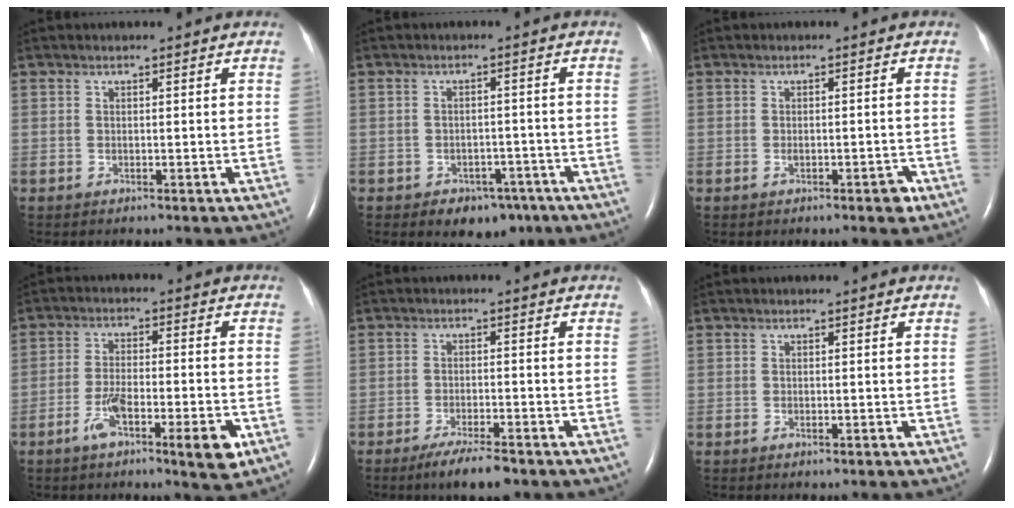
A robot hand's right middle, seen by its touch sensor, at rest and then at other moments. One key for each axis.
{"total": 5.5, "fx": -3.5, "fy": 3.6, "fz": 2.0, "tx": -0.023, "ty": 0.012, "tz": -0.039}
{"total": 2.4, "fx": -1.2, "fy": 0.8, "fz": 1.9, "tx": -0.025, "ty": 0.002, "tz": -0.015}
{"total": 8.9, "fx": -4.3, "fy": 1.5, "fz": 7.6, "tx": -0.129, "ty": -0.006, "tz": -0.067}
{"total": 5.9, "fx": -4.4, "fy": 0.8, "fz": 3.9, "tx": -0.071, "ty": -0.012, "tz": -0.070}
{"total": 0.5, "fx": -0.3, "fy": 0.1, "fz": 0.4, "tx": -0.009, "ty": -0.001, "tz": -0.002}